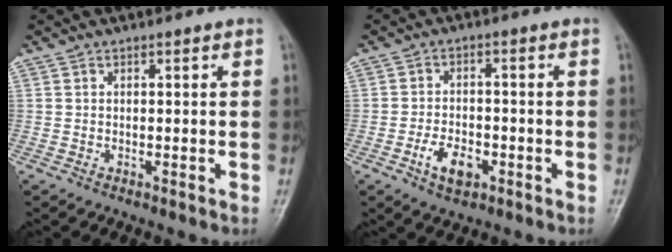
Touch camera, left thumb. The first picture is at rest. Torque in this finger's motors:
{"motor_torque": [-0.35, 1.01, 0.74, 0.19, 0.01]}